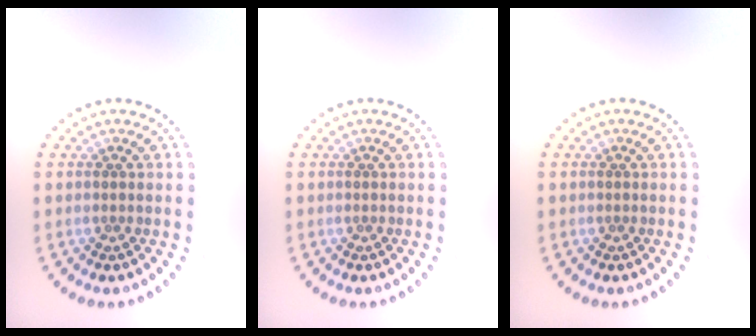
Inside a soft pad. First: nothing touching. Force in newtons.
{"total": 0.0}
{"total": 0.0}